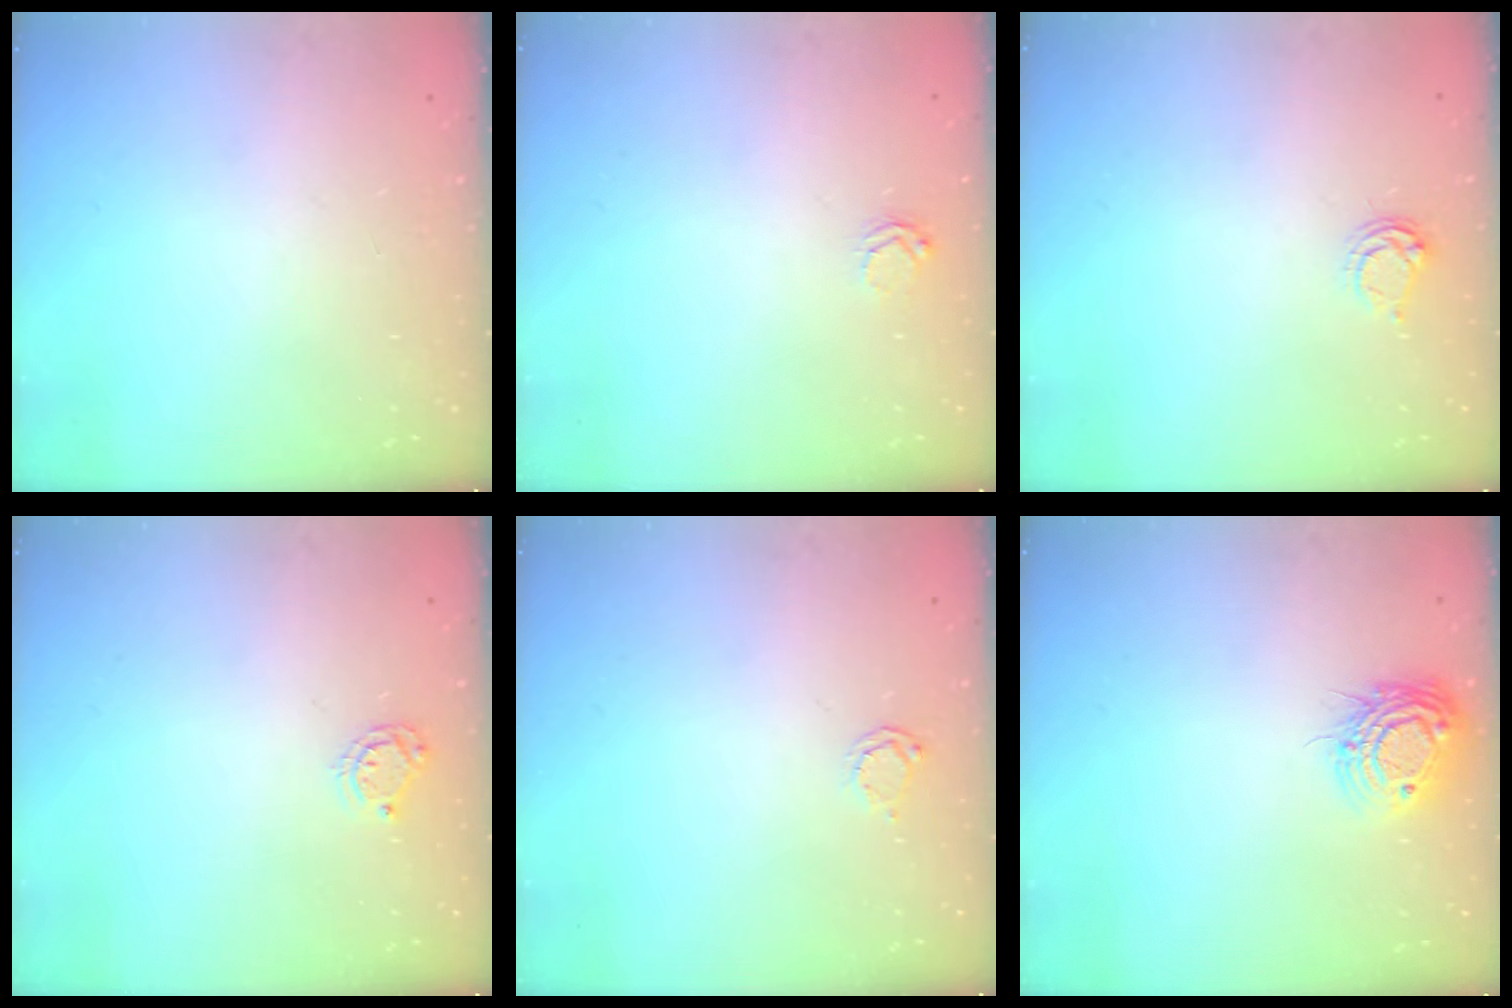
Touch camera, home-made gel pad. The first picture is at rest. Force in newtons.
{"total": 4.6, "press": 4.5, "slide": 0.7}
{"total": 4.0, "press": 4.0, "slide": 0.5}
{"total": 5.7, "press": 5.7, "slide": 0.2}
{"total": 2.7, "press": 2.7, "slide": 0.4}
{"total": 11.0, "press": 10.9, "slide": 1.0}